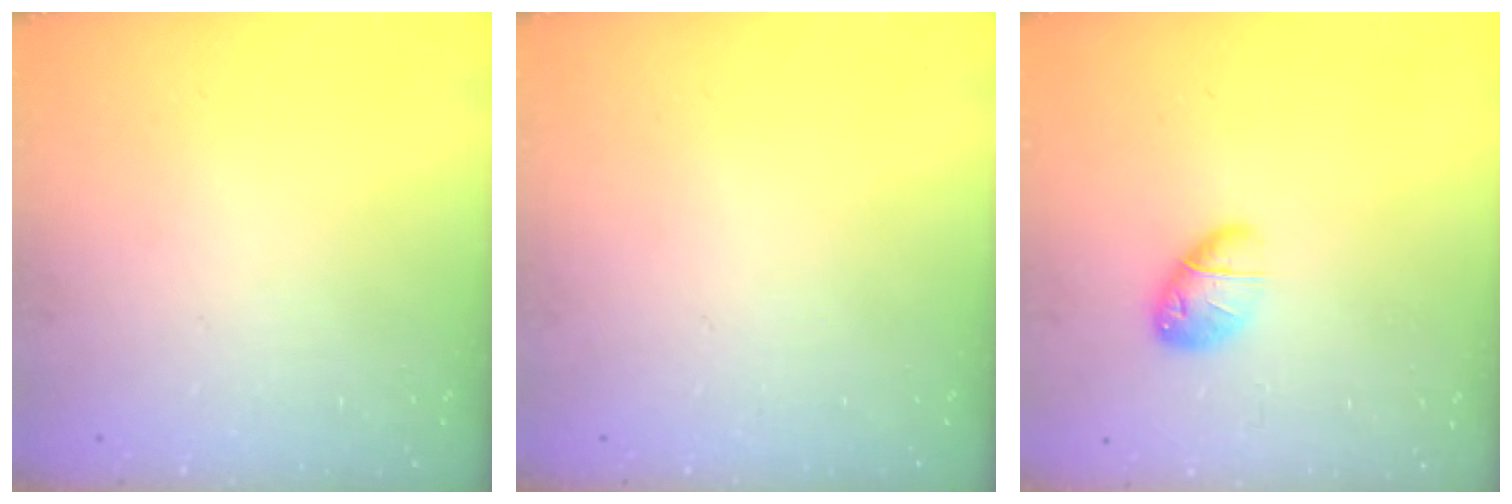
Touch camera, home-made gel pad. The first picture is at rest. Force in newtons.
{"total": 0.0}
{"total": 7.6, "press": 7.4, "slide": 1.9}